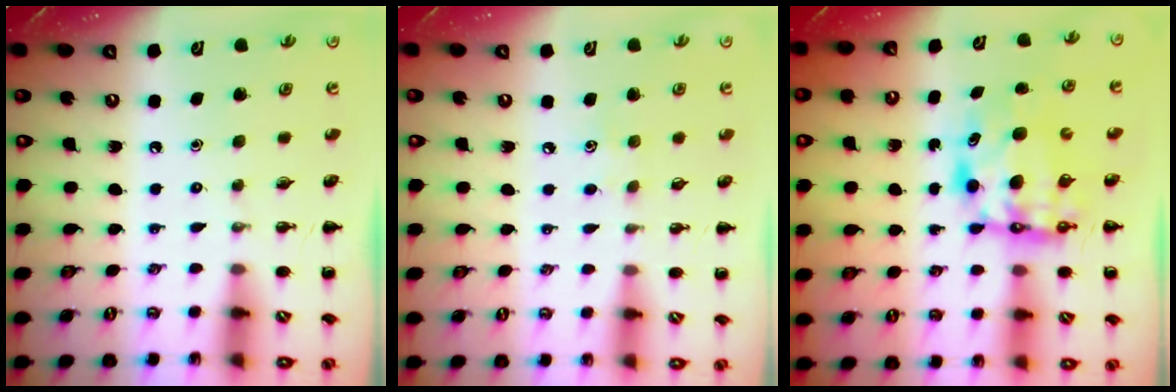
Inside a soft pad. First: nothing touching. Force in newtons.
{"total": 3.6, "press": 3.5, "slide": 0.8}
{"total": 6.5, "press": 6.2, "slide": 1.9}